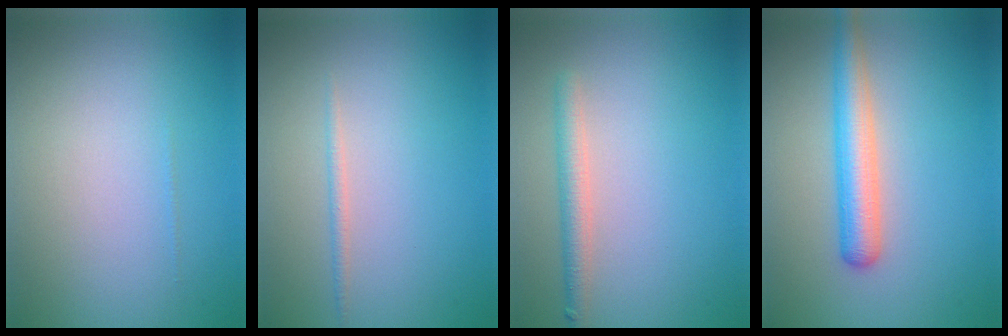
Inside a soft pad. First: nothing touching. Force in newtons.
{"total": 0.8, "press": 0.8, "slide": 0.0}
{"total": 2.3, "press": 2.3, "slide": 0.1}
{"total": 4.0, "press": 4.0, "slide": 0.1}